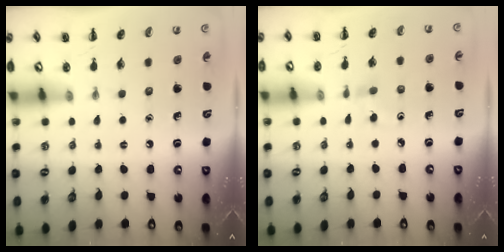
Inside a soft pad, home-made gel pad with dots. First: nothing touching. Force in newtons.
{"total": 2.7, "press": 2.4, "slide": 1.2}